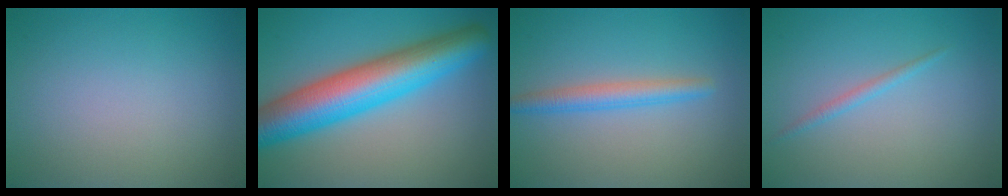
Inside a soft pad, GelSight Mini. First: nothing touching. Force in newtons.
{"total": 10.1, "press": 10.1, "slide": 0.2}
{"total": 2.6, "press": 2.6, "slide": 0.2}
{"total": 1.0, "press": 1.0, "slide": 0.1}